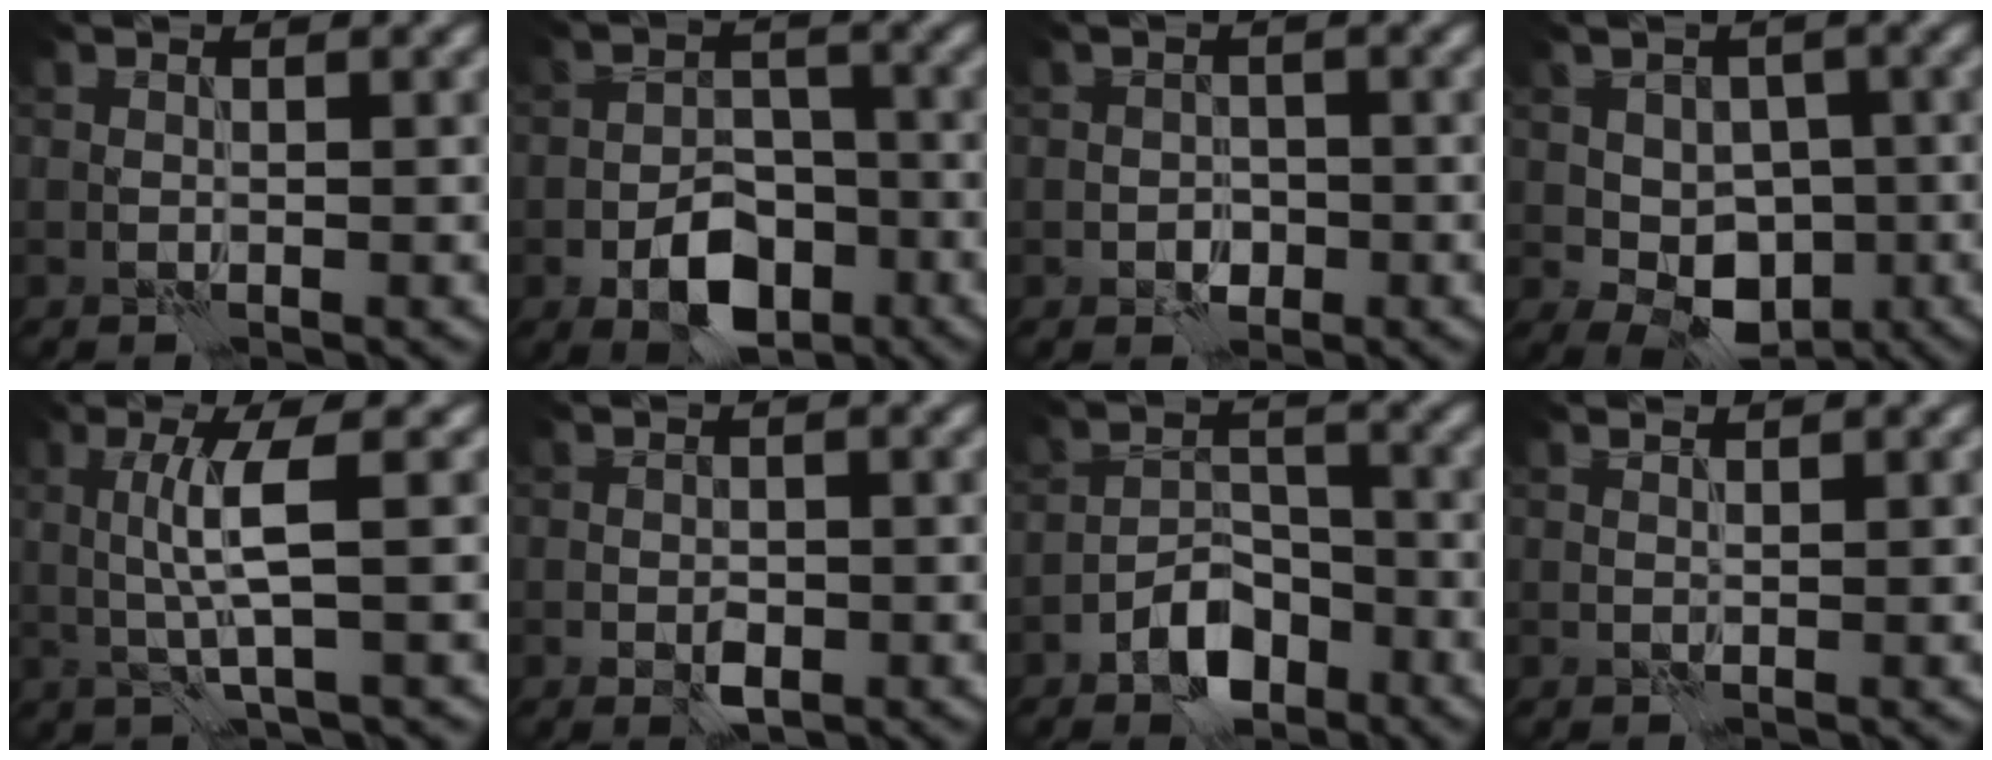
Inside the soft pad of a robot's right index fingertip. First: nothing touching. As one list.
[{"total": 6.5, "force": [-3.2, 3.8, 4.1], "torque": [-0.059, -0.003, -0.059]}, {"total": 1.8, "force": [-0.7, 1.4, 0.8], "torque": [-0.009, 0.000, -0.014]}, {"total": 6.5, "force": [-1.4, 4.7, 4.2], "torque": [-0.062, 0.001, -0.022]}, {"total": 3.7, "force": [0.1, 0.2, 3.7], "torque": [-0.075, 0.000, 0.006]}, {"total": 2.1, "force": [-0.7, 1.3, 1.5], "torque": [-0.026, -0.003, -0.011]}, {"total": 5.1, "force": [-3.2, 2.8, 2.8], "torque": [-0.040, 0.004, -0.063]}, {"total": 0.6, "force": [0.6, -0.2, 0.0], "torque": [-0.003, 0.000, 0.008]}]